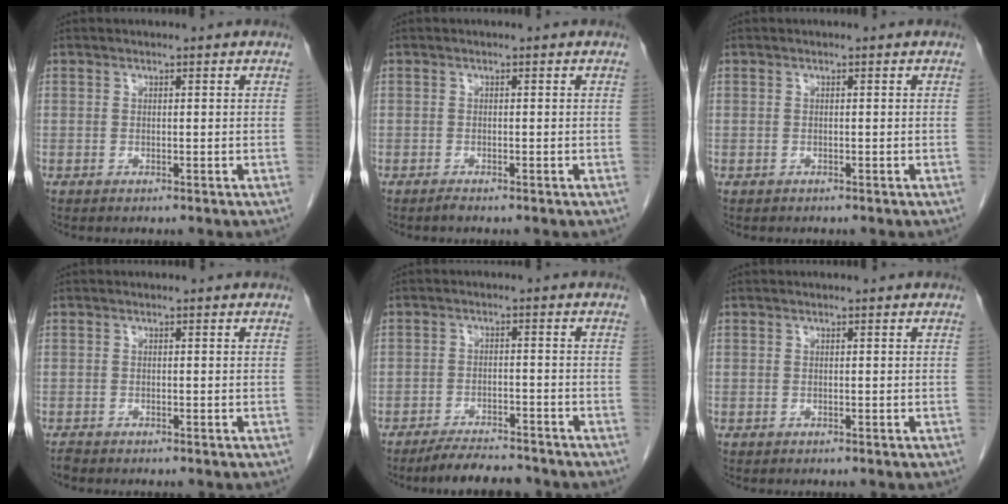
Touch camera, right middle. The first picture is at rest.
{"total": 0.6, "force": [-0.5, -0.1, 0.2], "torque": [-0.007, -0.002, -0.010]}
{"total": 0.0}
{"total": 0.8, "force": [-0.8, 0.2, 0.1], "torque": [-0.013, -0.004, -0.016]}
{"total": 6.4, "force": [-5.9, 1.4, 2.0], "torque": [-0.032, -0.011, -0.094]}
{"total": 0.0}